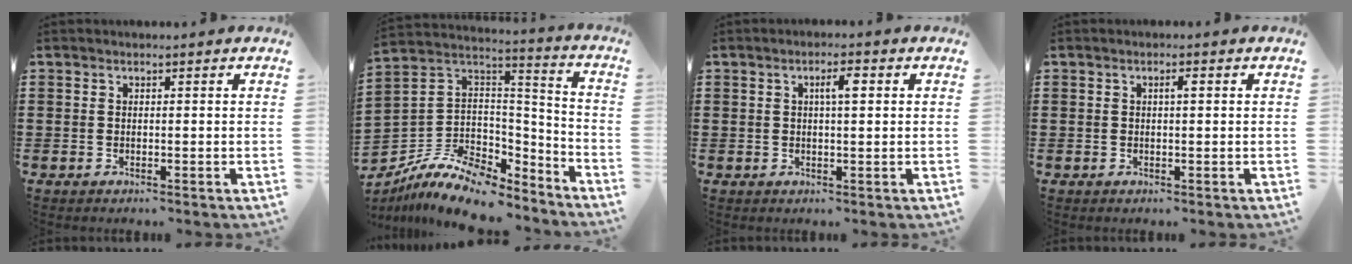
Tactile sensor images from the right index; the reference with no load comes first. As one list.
[{"total": 10.9, "force": [-8.3, 4.9, 5.2], "torque": [-0.114, 0.019, -0.157]}, {"total": 3.0, "force": [0.6, 0.6, 2.8], "torque": [-0.048, 0.004, 0.005]}, {"total": 1.1, "force": [0.2, 0.1, 1.1], "torque": [-0.021, 0.002, 0.002]}]